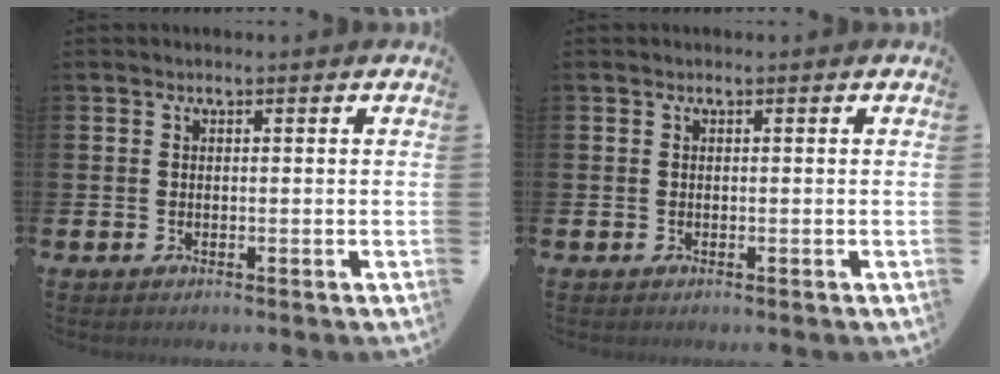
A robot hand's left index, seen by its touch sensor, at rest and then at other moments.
{"total": 0.0}